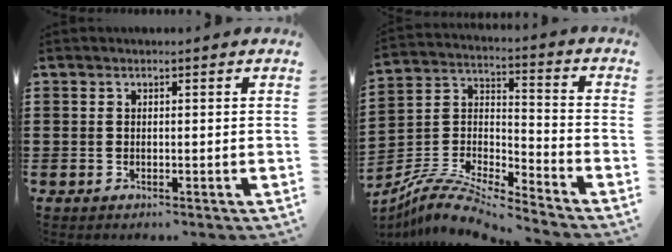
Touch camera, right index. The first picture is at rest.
{"total": 8.6, "force": [-8.0, 1.2, 3.1], "torque": [-0.065, 0.007, -0.160]}